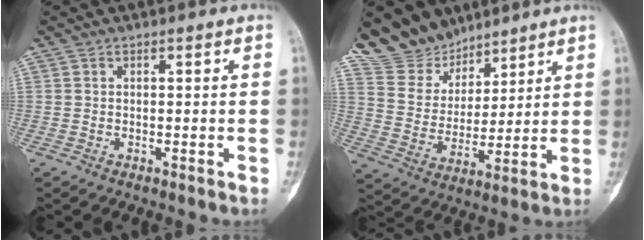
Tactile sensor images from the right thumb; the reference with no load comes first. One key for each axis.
{"total": 12.6, "fx": 10.6, "fy": 6.6, "fz": 1.8, "tx": -0.003, "ty": -0.058, "tz": 0.209}